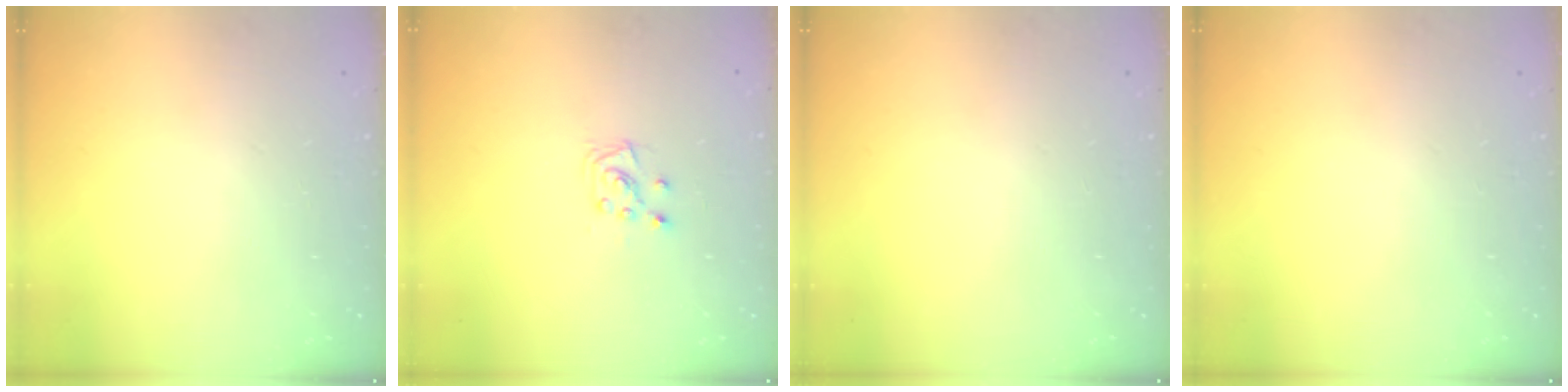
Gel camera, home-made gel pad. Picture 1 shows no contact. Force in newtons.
{"total": 6.4, "press": 6.4, "slide": 0.6}
{"total": 0.0}
{"total": 0.0}